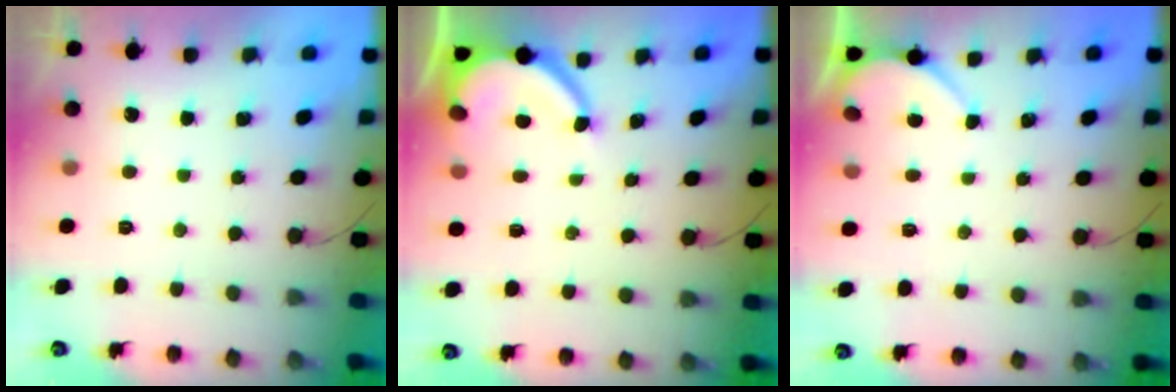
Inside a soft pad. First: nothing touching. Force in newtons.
{"total": 6.7, "press": 6.7, "slide": 0.6}
{"total": 3.0, "press": 3.0, "slide": 0.2}